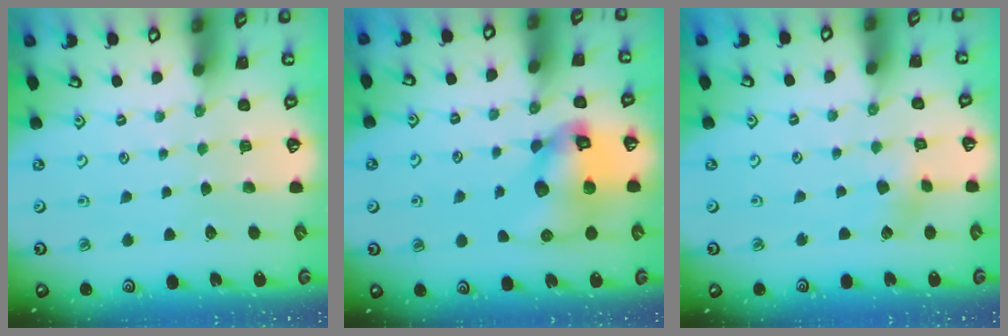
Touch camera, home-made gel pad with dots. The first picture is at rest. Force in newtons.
{"total": 13.8, "press": 13.6, "slide": 2.1}
{"total": 3.0, "press": 3.0, "slide": 0.4}